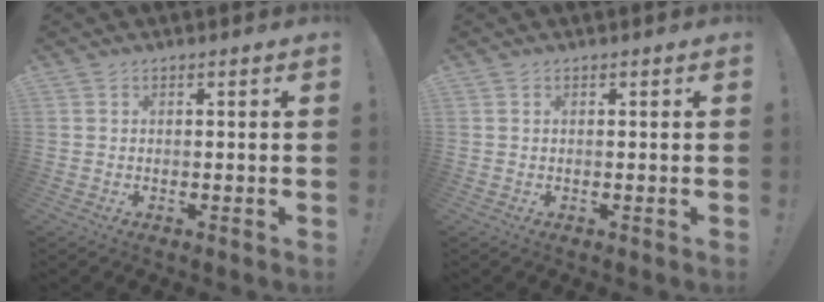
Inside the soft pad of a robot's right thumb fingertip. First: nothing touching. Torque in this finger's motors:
{"motor_torque": [-0.13, -0.01, -0.08, 0.13, -0.02]}